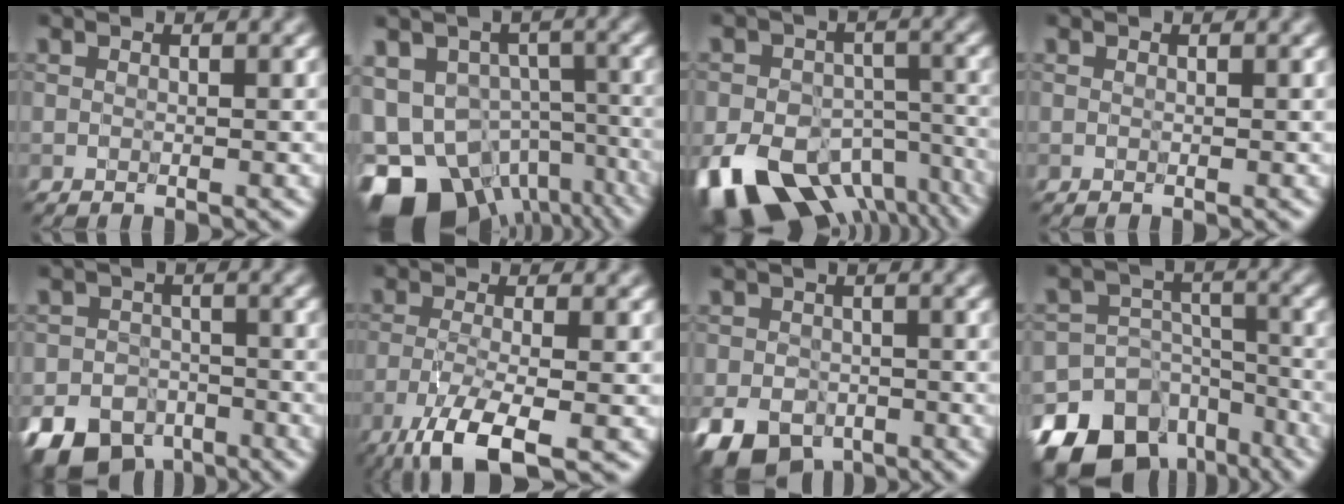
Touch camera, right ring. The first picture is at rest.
{"total": 14.8, "force": [-8.2, 9.9, 7.3], "torque": [-0.135, -0.039, -0.099]}
{"total": 15.3, "force": [-8.6, 10.0, 7.8], "torque": [-0.138, -0.039, -0.108]}
{"total": 0.0}
{"total": 9.4, "force": [-6.4, 6.2, 3.0], "torque": [-0.045, -0.024, -0.105]}
{"total": 6.4, "force": [-3.8, 1.5, 4.9], "torque": [-0.089, -0.005, -0.083]}
{"total": 5.7, "force": [-3.1, 4.0, 2.6], "torque": [-0.048, -0.013, -0.056]}
{"total": 17.7, "force": [-12.1, 11.9, 5.2], "torque": [-0.100, -0.059, -0.189]}